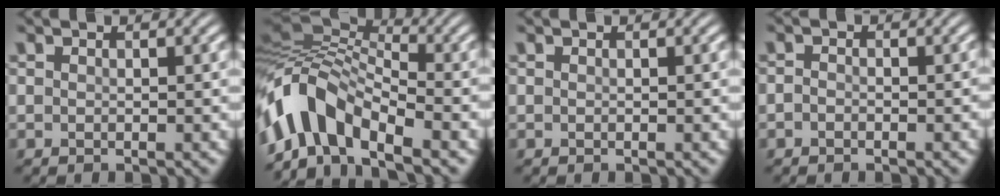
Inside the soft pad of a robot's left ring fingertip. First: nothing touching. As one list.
[{"total": 9.7, "force": [-6.2, 4.5, 5.9], "torque": [-0.112, 0.017, -0.124]}, {"total": 0.0}, {"total": 1.4, "force": [-1.3, 0.5, -0.1], "torque": [-0.005, -0.002, -0.034]}]